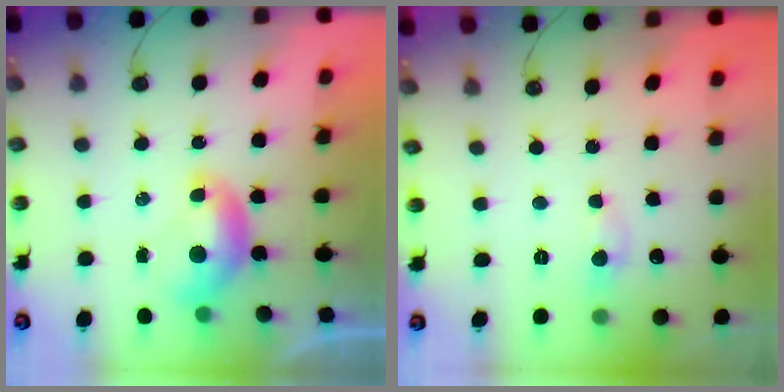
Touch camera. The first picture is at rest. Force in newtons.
{"total": 0.9, "press": 0.8, "slide": 0.4}